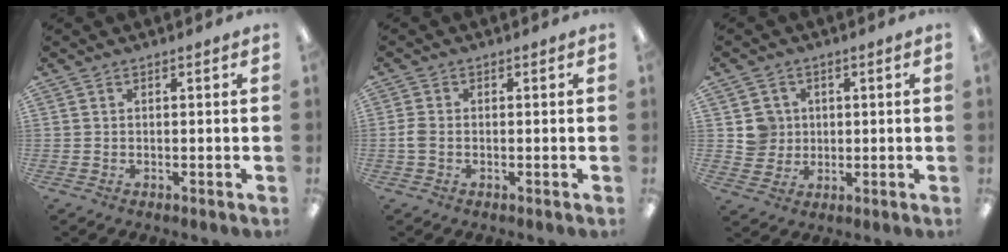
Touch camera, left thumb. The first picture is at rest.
{"total": 2.5, "force": [-0.4, 1.7, 1.8], "torque": [-0.040, 0.002, -0.007]}
{"total": 5.6, "force": [1.3, 5.5, 0.2], "torque": [-0.003, 0.000, 0.024]}